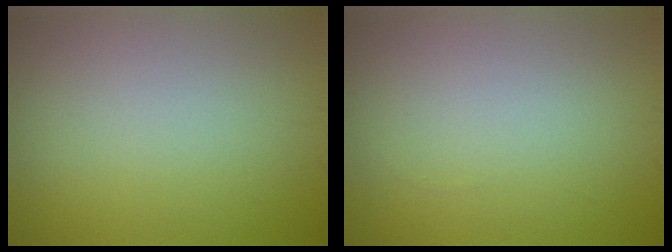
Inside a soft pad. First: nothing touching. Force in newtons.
{"total": 0.0}